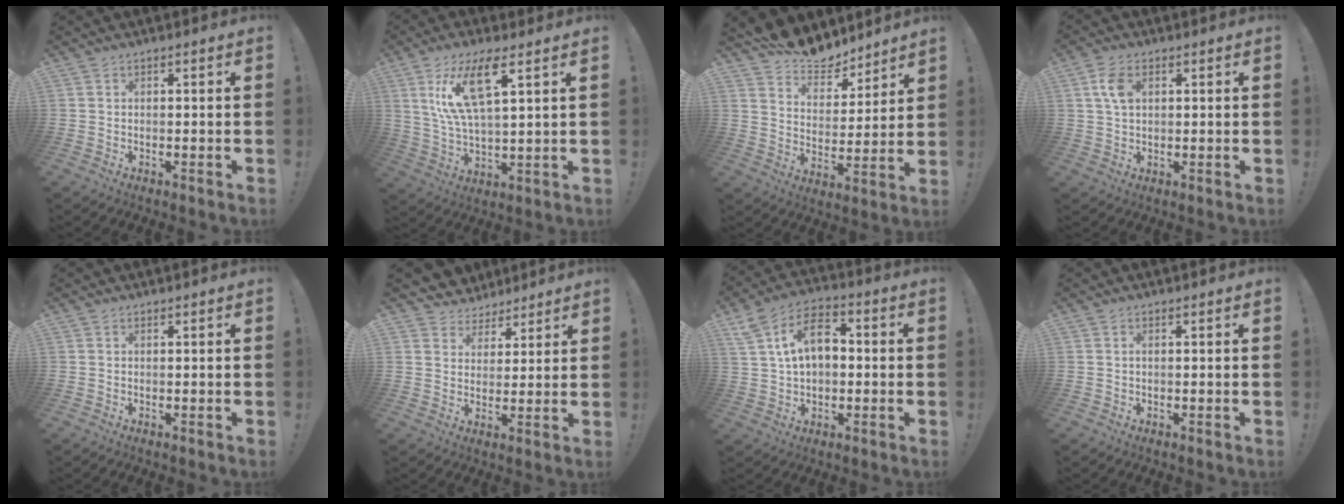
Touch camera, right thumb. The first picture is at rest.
{"total": 13.8, "force": [7.0, 4.4, 11.1], "torque": [-0.221, -0.010, 0.118]}
{"total": 11.0, "force": [9.7, 4.7, 2.0], "torque": [-0.045, -0.081, 0.184]}
{"total": 5.9, "force": [1.8, 3.5, 4.4], "torque": [-0.082, 0.000, 0.033]}
{"total": 0.0}
{"total": 5.8, "force": [3.7, 4.5, 0.1], "torque": [-0.007, -0.030, 0.075]}
{"total": 13.5, "force": [2.9, 8.8, 9.8], "torque": [-0.166, 0.009, 0.057]}
{"total": 0.5, "force": [0.0, 0.1, 0.5], "torque": [-0.016, 0.004, 0.001]}